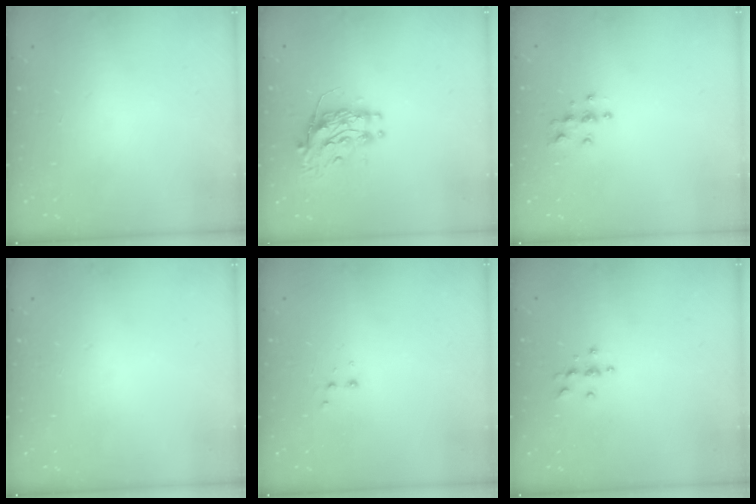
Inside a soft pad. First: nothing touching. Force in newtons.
{"total": 10.0, "press": 9.9, "slide": 0.8}
{"total": 3.8, "press": 3.8, "slide": 0.3}
{"total": 0.0}
{"total": 2.5, "press": 2.4, "slide": 0.8}
{"total": 3.8, "press": 3.7, "slide": 0.5}